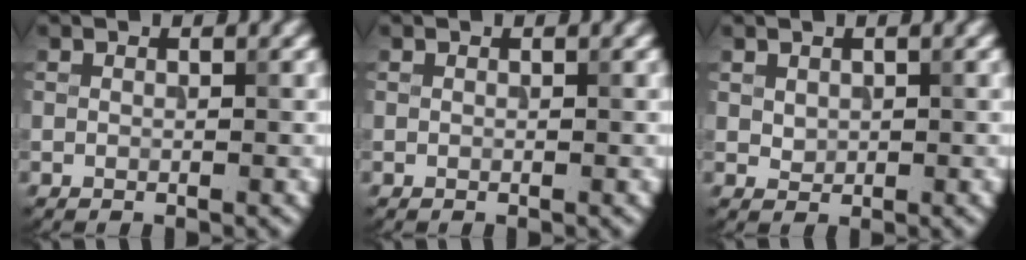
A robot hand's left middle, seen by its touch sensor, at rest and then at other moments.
{"total": 0.0}
{"total": 0.9, "force": [0.4, 0.7, 0.3], "torque": [-0.005, -0.003, 0.013]}